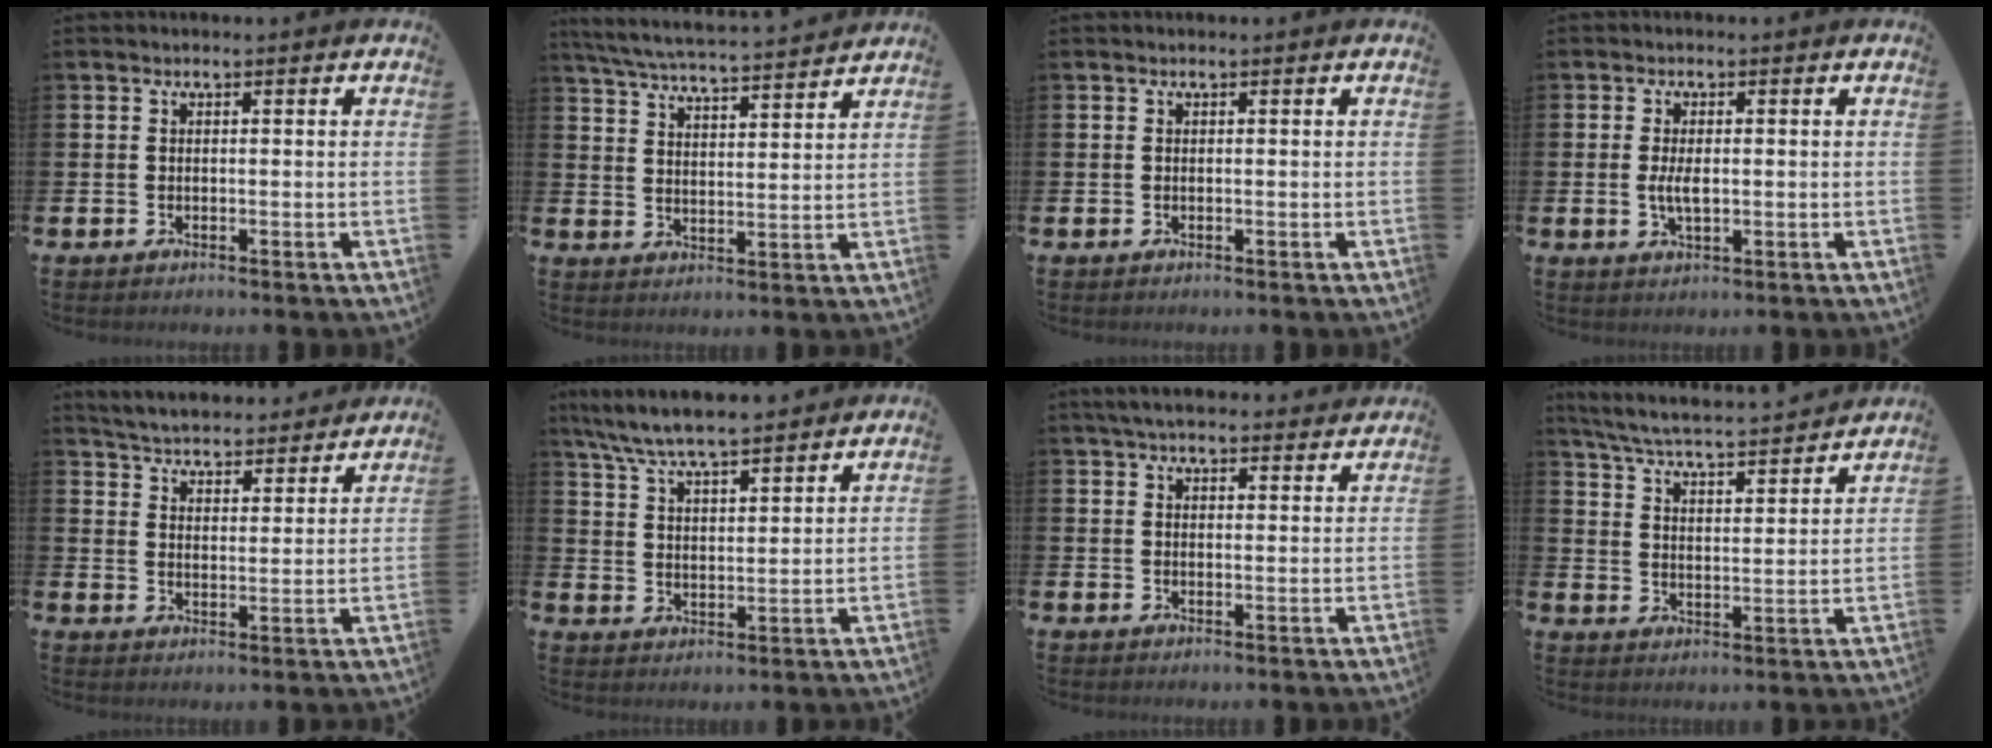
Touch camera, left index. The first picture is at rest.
{"total": 5.9, "force": [5.8, 0.1, 1.3], "torque": [-0.048, -0.041, 0.100]}
{"total": 0.0}
{"total": 3.0, "force": [0.0, 1.3, 2.7], "torque": [-0.041, -0.002, -0.004]}
{"total": 5.2, "force": [5.1, 0.8, 0.1], "torque": [-0.021, -0.042, 0.088]}
{"total": 7.1, "force": [6.9, 0.5, 1.9], "torque": [-0.066, -0.036, 0.124]}
{"total": 4.5, "force": [4.2, 0.9, 1.3], "torque": [-0.031, -0.014, 0.078]}
{"total": 5.7, "force": [5.5, 0.2, 1.6], "torque": [-0.058, -0.046, 0.091]}